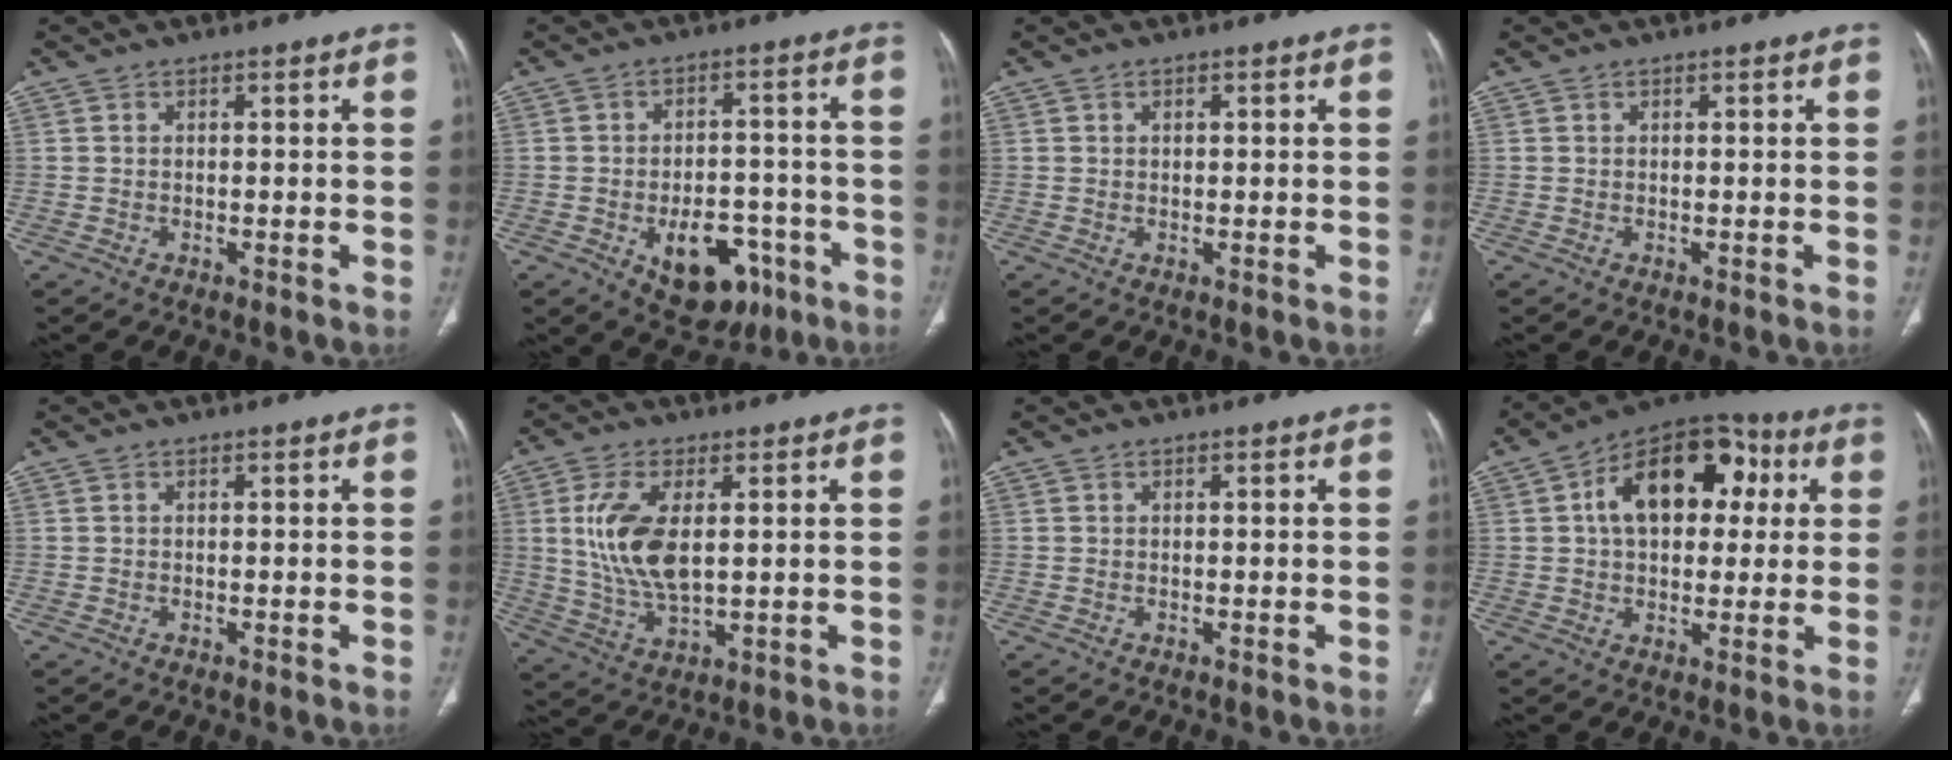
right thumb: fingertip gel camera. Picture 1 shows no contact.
{"total": 12.9, "force": [-5.7, 8.0, 8.4], "torque": [-0.084, 0.035, -0.067]}
{"total": 0.6, "force": [0.2, 0.4, 0.4], "torque": [-0.007, 0.000, 0.004]}
{"total": 0.0}
{"total": 0.0}
{"total": 11.8, "force": [2.0, 5.6, 10.2], "torque": [-0.212, -0.018, 0.048]}
{"total": 0.0}
{"total": 17.7, "force": [4.0, 11.2, 13.1], "torque": [-0.164, 0.026, 0.052]}